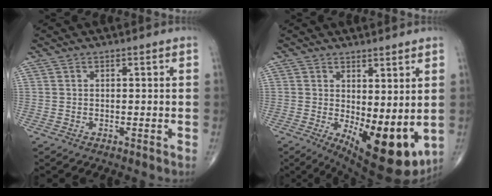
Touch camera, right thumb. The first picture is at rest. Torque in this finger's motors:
{"motor_torque": [1.10, 2.83, 0.18, -0.09, 0.37]}